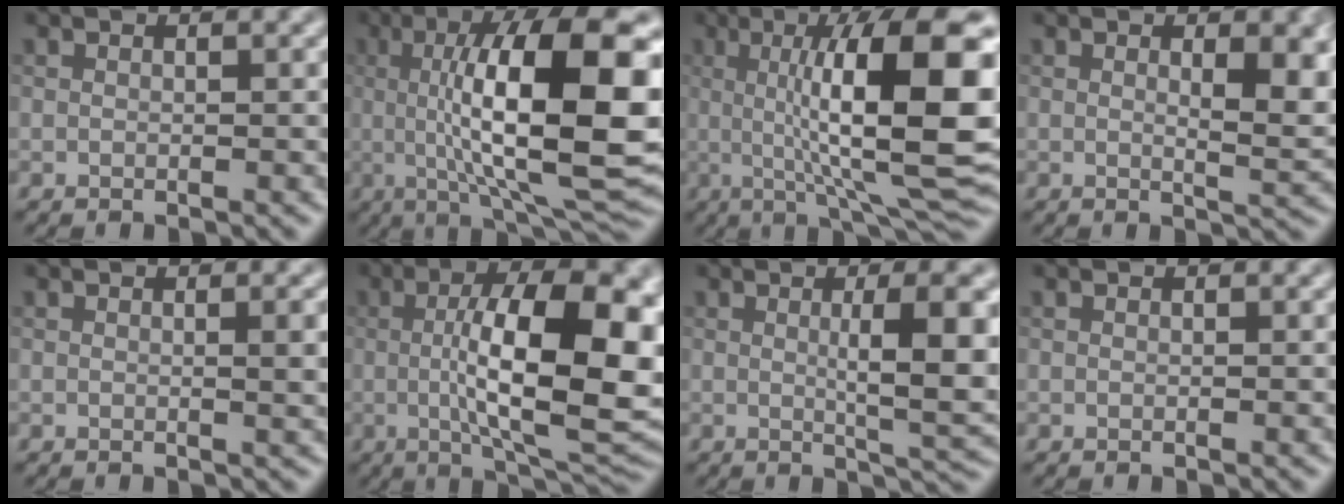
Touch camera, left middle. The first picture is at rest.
{"total": 14.7, "force": [1.1, 4.1, 14.1], "torque": [-0.198, 0.002, 0.013]}
{"total": 14.0, "force": [1.1, 3.2, 13.6], "torque": [-0.184, 0.008, 0.018]}
{"total": 4.4, "force": [1.2, 1.3, 4.1], "torque": [-0.052, -0.003, 0.022]}
{"total": 1.9, "force": [0.2, 0.5, 1.9], "torque": [-0.022, 0.002, 0.000]}
{"total": 14.1, "force": [0.3, 4.7, 13.3], "torque": [-0.193, 0.001, 0.002]}
{"total": 6.8, "force": [0.6, 1.4, 6.6], "torque": [-0.090, 0.000, 0.012]}
{"total": 0.0}